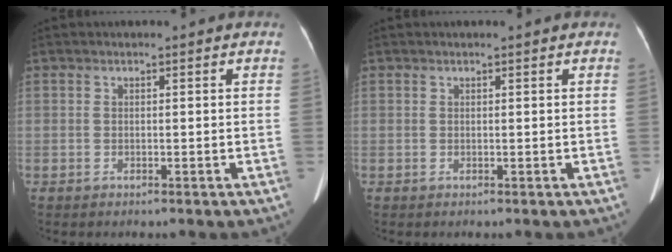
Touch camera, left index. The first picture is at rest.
{"total": 0.0}